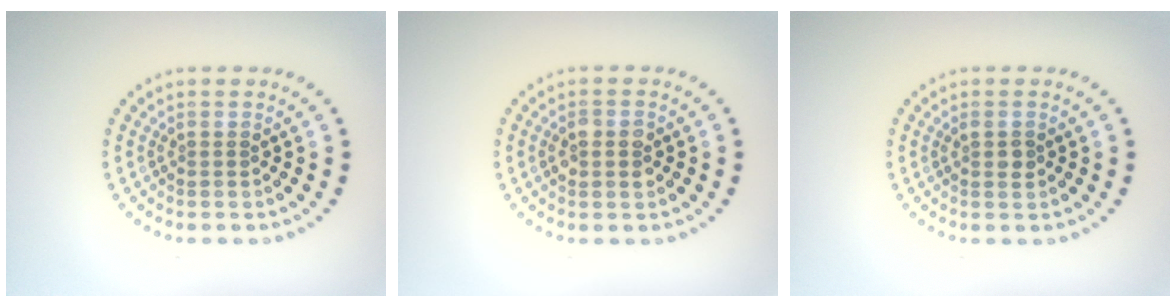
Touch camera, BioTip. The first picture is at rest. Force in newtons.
{"total": 2.3, "press": 2.3, "slide": 0.2}
{"total": 1.0, "press": 1.0, "slide": 0.3}